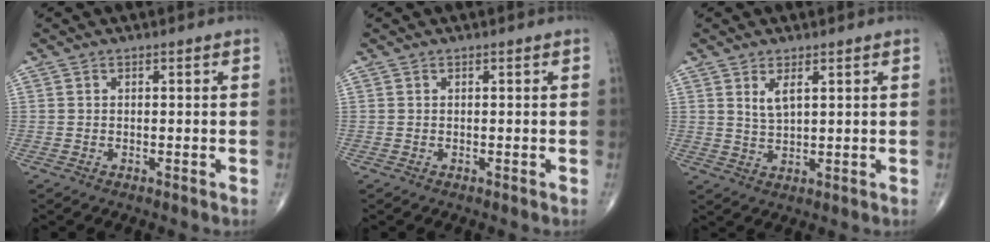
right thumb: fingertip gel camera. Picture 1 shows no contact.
{"total": 0.0}
{"total": 3.6, "force": [1.7, 1.5, 2.8], "torque": [-0.051, -0.012, 0.036]}